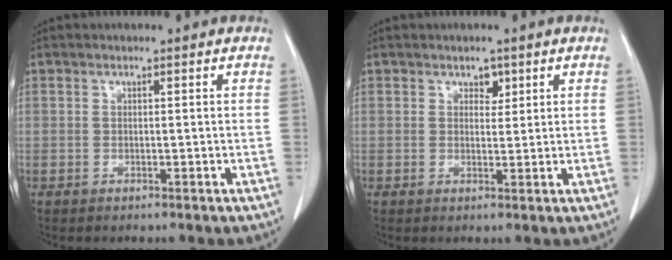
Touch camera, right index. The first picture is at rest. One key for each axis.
{"total": 1.7, "fx": 1.0, "fy": 1.1, "fz": 0.8, "tx": -0.004, "ty": -0.003, "tz": 0.014}